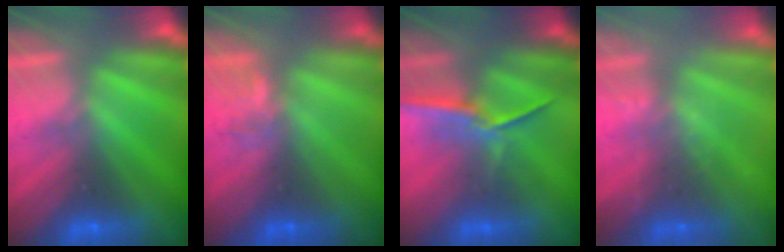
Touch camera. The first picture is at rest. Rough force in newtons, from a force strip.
{"total": 4.0}
{"total": 1.2}
{"total": 2.2}